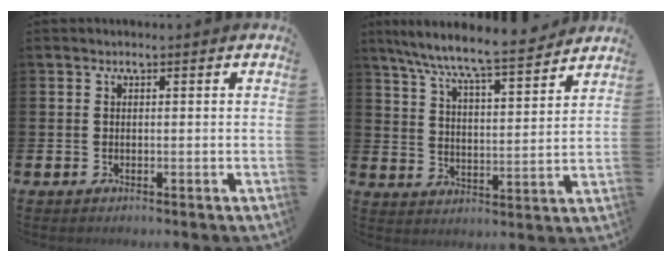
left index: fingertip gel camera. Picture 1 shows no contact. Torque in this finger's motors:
{"motor_torque": [1.06, -1.08, 0.54, 0.21]}